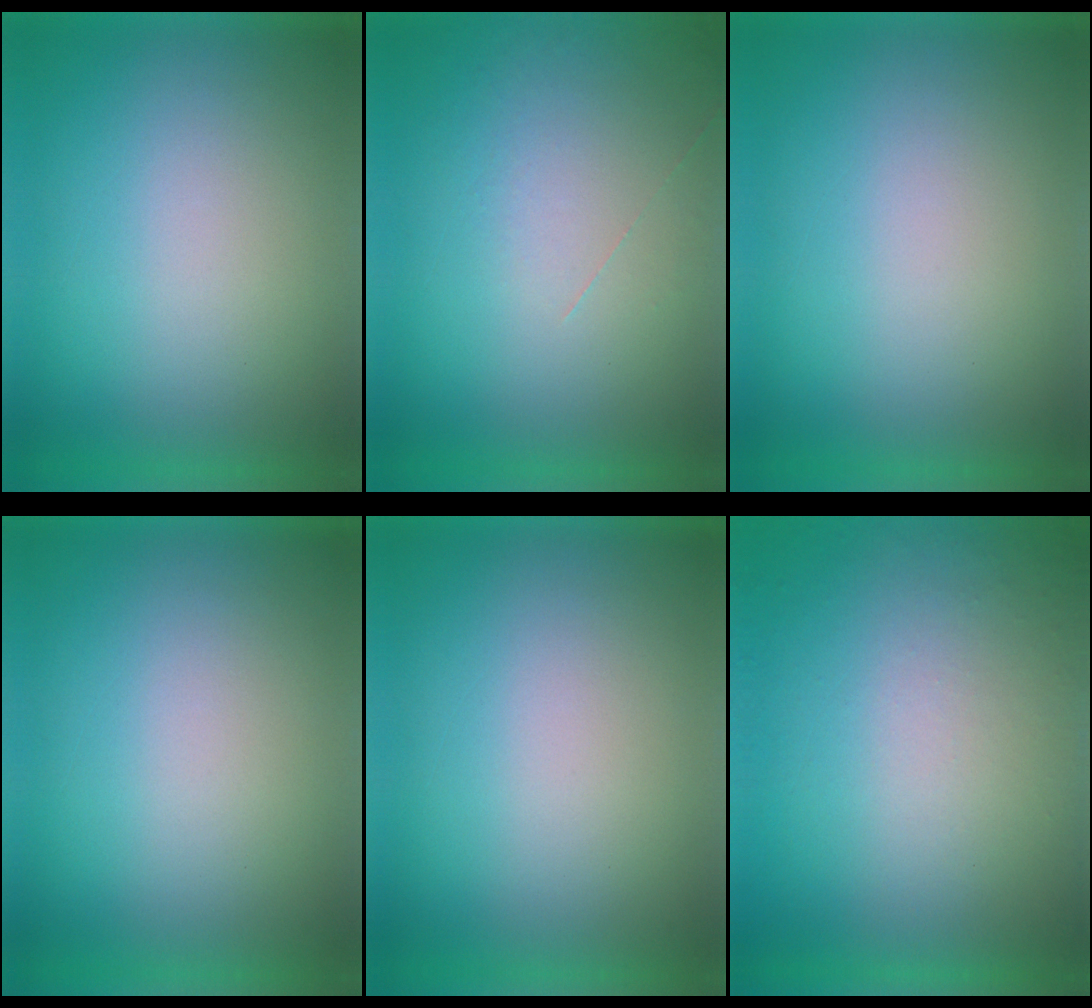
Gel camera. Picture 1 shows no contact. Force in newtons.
{"total": 1.2}
{"total": 0.0}
{"total": 0.0}
{"total": 0.0}
{"total": 8.3}